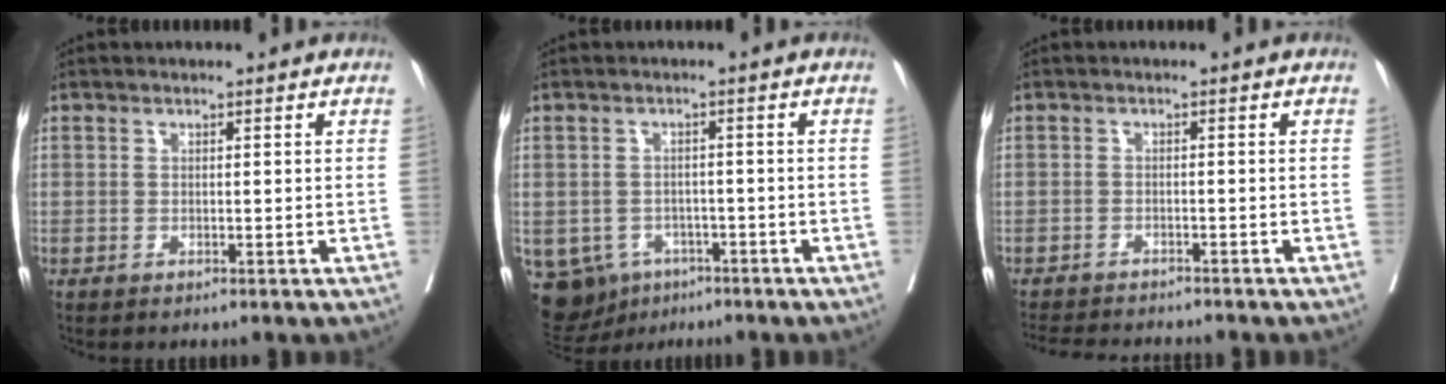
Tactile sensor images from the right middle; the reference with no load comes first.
{"total": 10.0, "force": [-4.9, 8.2, 3.2], "torque": [-0.085, 0.002, -0.059]}
{"total": 8.5, "force": [-8.0, 0.3, 2.8], "torque": [-0.036, -0.008, -0.114]}